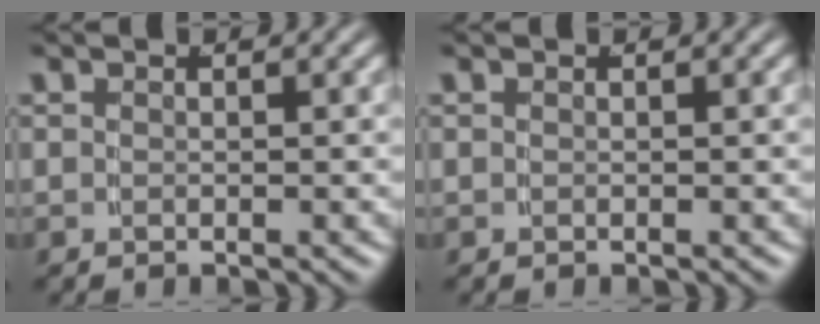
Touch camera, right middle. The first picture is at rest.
{"total": 0.0}